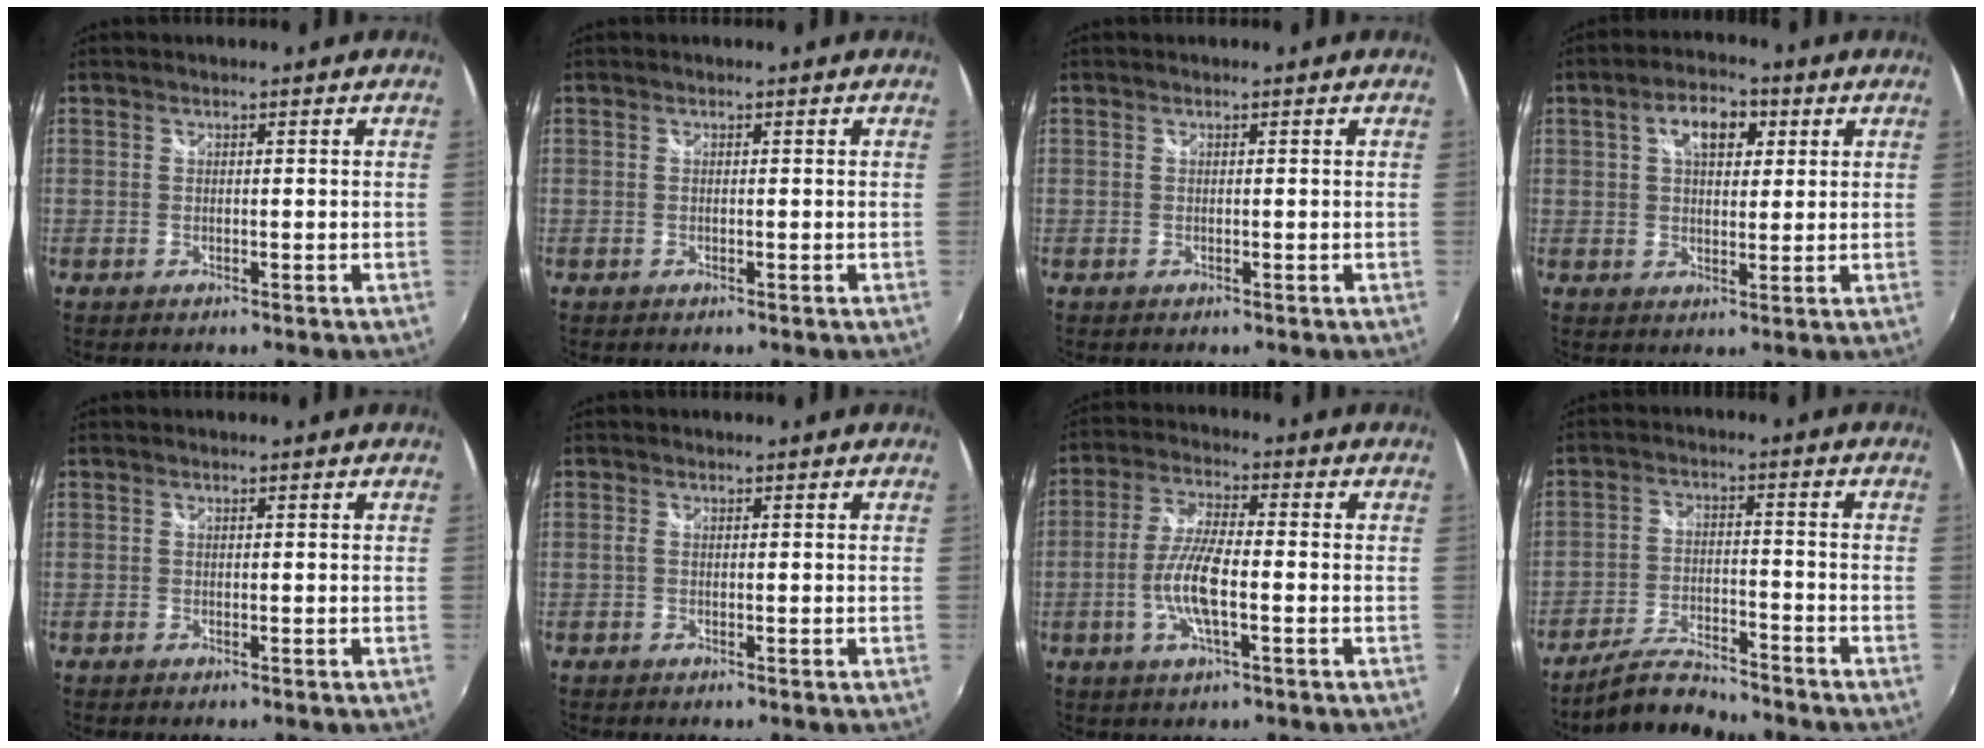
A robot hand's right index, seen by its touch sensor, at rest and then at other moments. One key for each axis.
{"total": 0.0}
{"total": 0.0}
{"total": 7.2, "fx": 2.7, "fy": 4.1, "fz": 5.3, "tx": -0.089, "ty": 0.022, "tz": 0.044}
{"total": 0.0}
{"total": 0.6, "fx": 0.0, "fy": 0.2, "fz": 0.6, "tx": -0.013, "ty": 0.002, "tz": -0.003}
{"total": 8.8, "fx": -2.3, "fy": 2.1, "fz": 8.3, "tx": -0.171, "ty": 0.000, "tz": -0.048}
{"total": 7.9, "fx": -7.4, "fy": 1.4, "fz": 2.5, "tx": -0.067, "ty": 0.005, "tz": -0.131}